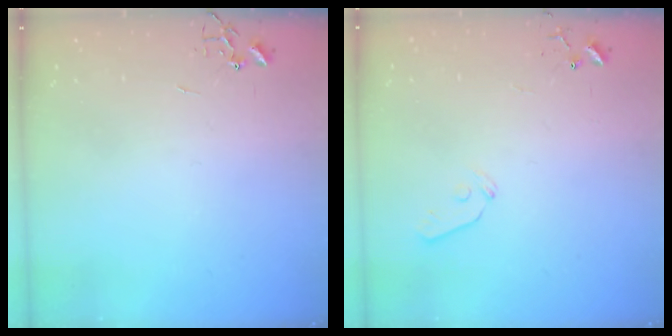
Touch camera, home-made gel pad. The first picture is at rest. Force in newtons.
{"total": 5.5, "press": 5.5, "slide": 0.5}